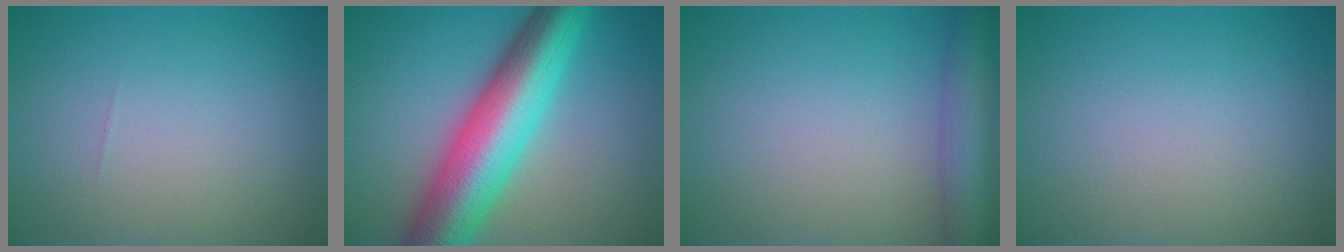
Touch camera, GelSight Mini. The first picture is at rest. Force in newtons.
{"total": 11.4, "press": 11.4, "slide": 0.2}
{"total": 5.6, "press": 5.6, "slide": 0.3}
{"total": 0.0}